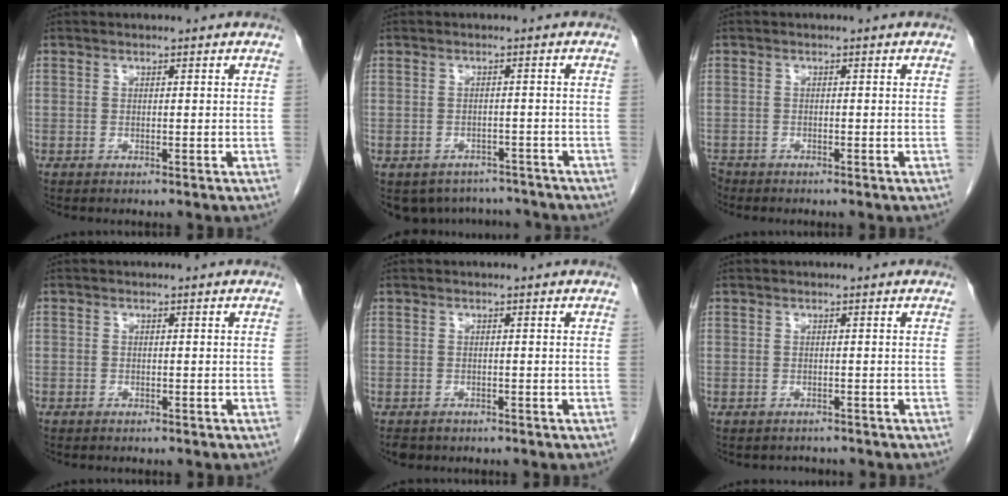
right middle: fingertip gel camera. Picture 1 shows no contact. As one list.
[{"total": 7.6, "force": [-6.8, 3.3, 0.5], "torque": [0.000, 0.011, -0.081]}, {"total": 2.0, "force": [-1.8, 0.9, 0.2], "torque": [-0.010, -0.003, -0.031]}, {"total": 0.8, "force": [-0.5, 0.6, 0.0], "torque": [-0.009, 0.004, -0.011]}, {"total": 2.0, "force": [-1.5, 1.2, 0.3], "torque": [-0.008, 0.000, -0.022]}, {"total": 1.7, "force": [-1.5, 0.7, -0.3], "torque": [-0.003, -0.004, -0.024]}]